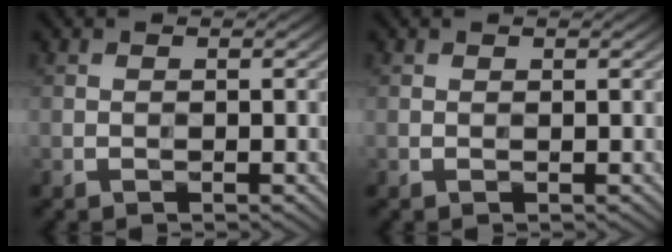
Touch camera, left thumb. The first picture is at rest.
{"total": 0.0}